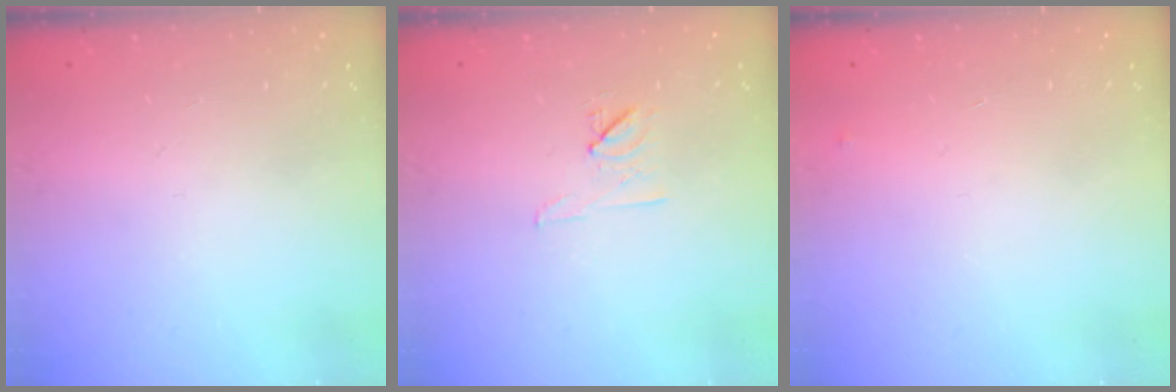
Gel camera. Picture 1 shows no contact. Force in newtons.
{"total": 7.3, "press": 7.2, "slide": 1.3}
{"total": 2.5, "press": 2.5, "slide": 0.4}